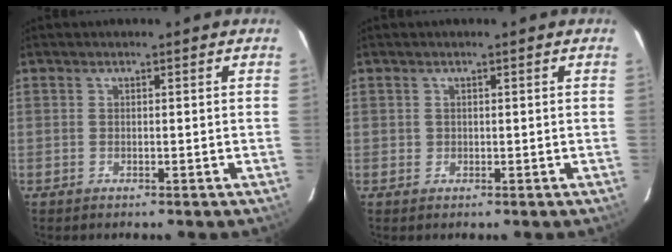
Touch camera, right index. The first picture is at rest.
{"total": 0.6, "force": [0.1, 0.6, 0.1], "torque": [0.003, 0.003, 0.001]}